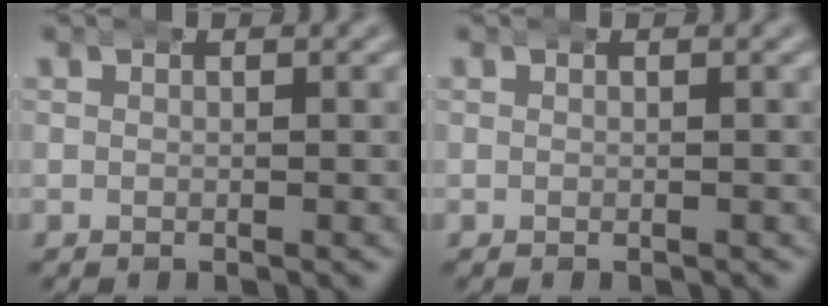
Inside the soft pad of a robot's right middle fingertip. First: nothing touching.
{"total": 0.0}